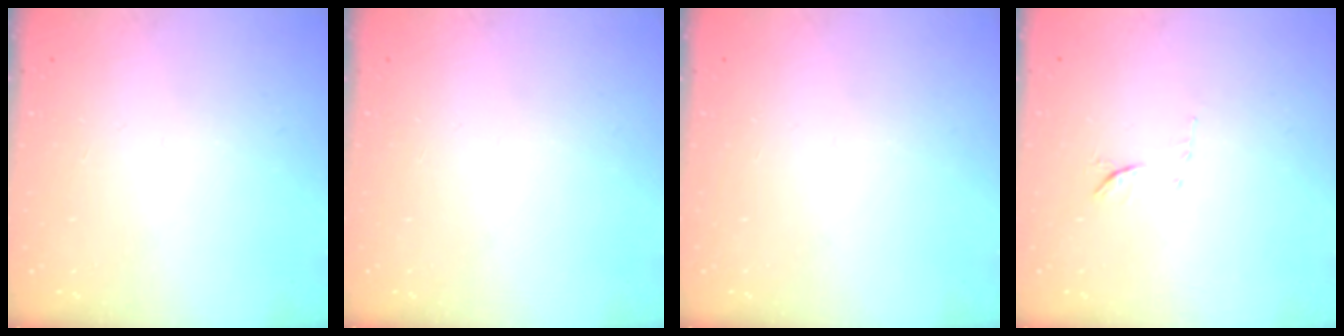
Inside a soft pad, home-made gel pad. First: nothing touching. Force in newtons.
{"total": 0.0}
{"total": 0.0}
{"total": 6.1, "press": 5.9, "slide": 1.5}